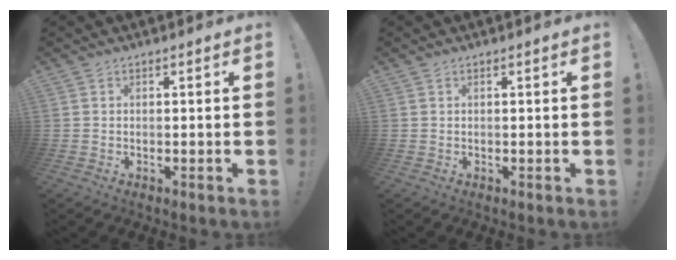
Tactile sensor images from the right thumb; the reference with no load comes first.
{"total": 0.0}